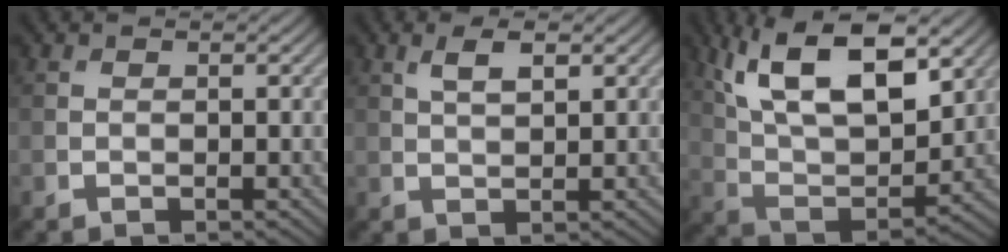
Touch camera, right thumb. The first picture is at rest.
{"total": 3.0, "force": [1.4, 1.1, 2.4], "torque": [-0.052, 0.001, 0.028]}
{"total": 15.2, "force": [7.9, 6.6, 11.2], "torque": [-0.221, 0.003, 0.131]}